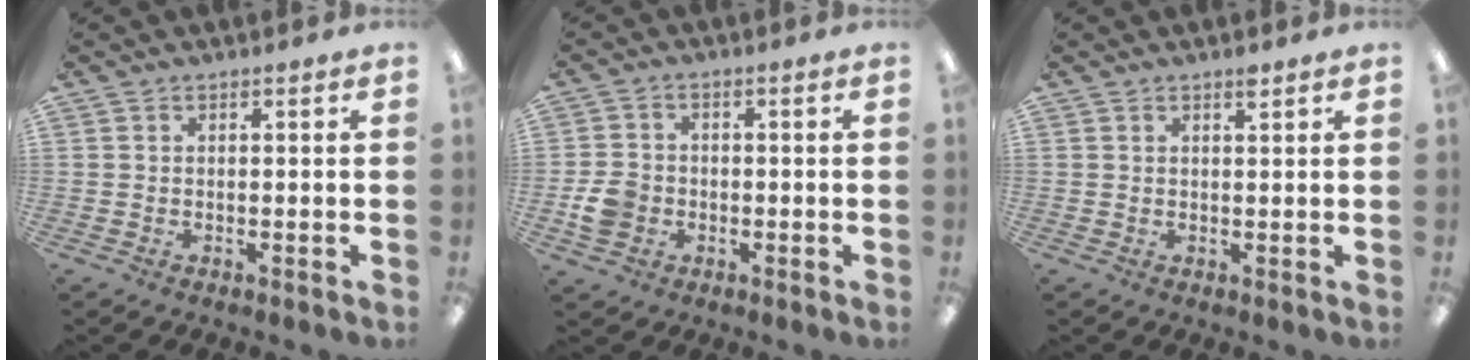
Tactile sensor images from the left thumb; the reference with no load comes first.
{"total": 5.6, "force": [-1.6, 4.6, 2.7], "torque": [-0.048, 0.006, -0.030]}
{"total": 1.5, "force": [1.3, 0.3, 0.8], "torque": [-0.011, -0.004, 0.021]}